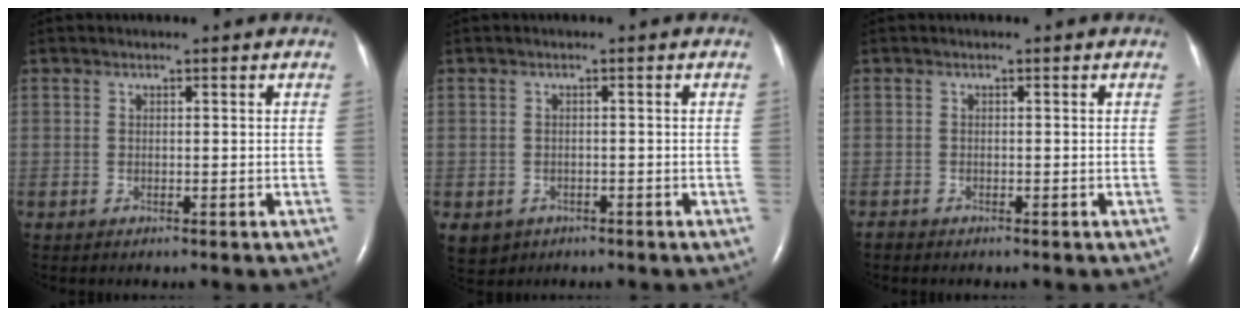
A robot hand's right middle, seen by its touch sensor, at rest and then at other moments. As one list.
[{"total": 4.1, "force": [-2.2, 3.3, 0.9], "torque": [-0.014, 0.002, -0.028]}, {"total": 0.6, "force": [-0.6, 0.1, 0.1], "torque": [-0.006, -0.001, -0.013]}]